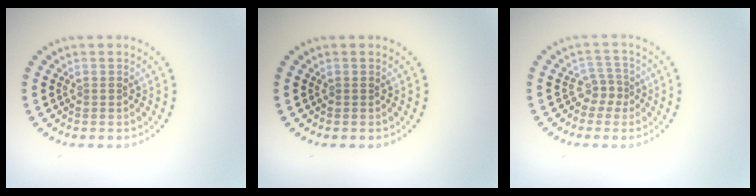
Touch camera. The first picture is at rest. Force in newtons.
{"total": 0.0}
{"total": 2.0, "press": 1.3, "slide": 1.4}